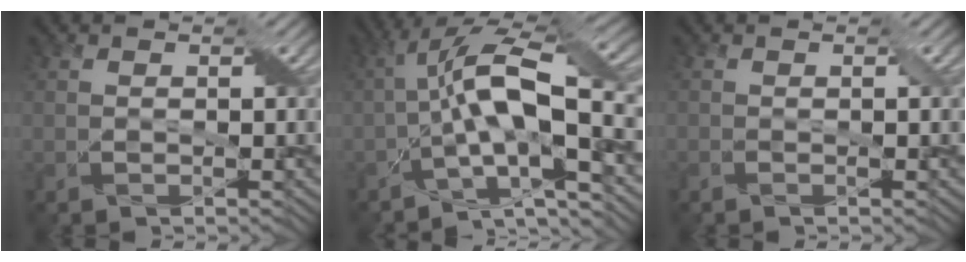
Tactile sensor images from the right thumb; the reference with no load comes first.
{"total": 13.8, "force": [-2.1, 4.7, 12.8], "torque": [-0.215, 0.016, -0.050]}
{"total": 0.0}